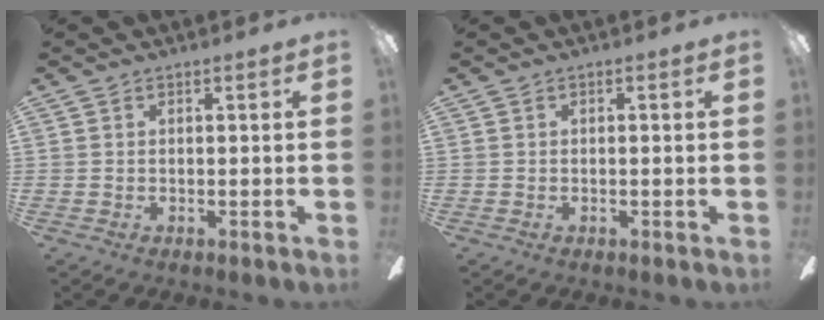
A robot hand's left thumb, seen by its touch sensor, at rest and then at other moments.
{"total": 0.0}